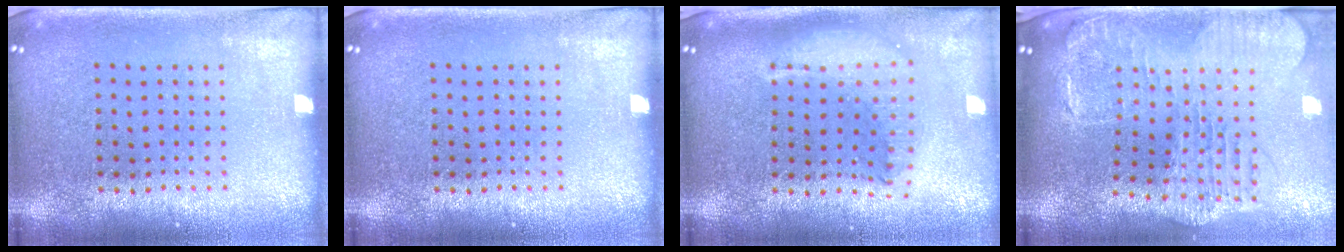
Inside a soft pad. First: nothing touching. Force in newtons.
{"total": 0.0}
{"total": 2.1, "press": 1.7, "slide": 1.3}
{"total": 2.5, "press": 2.2, "slide": 1.2}